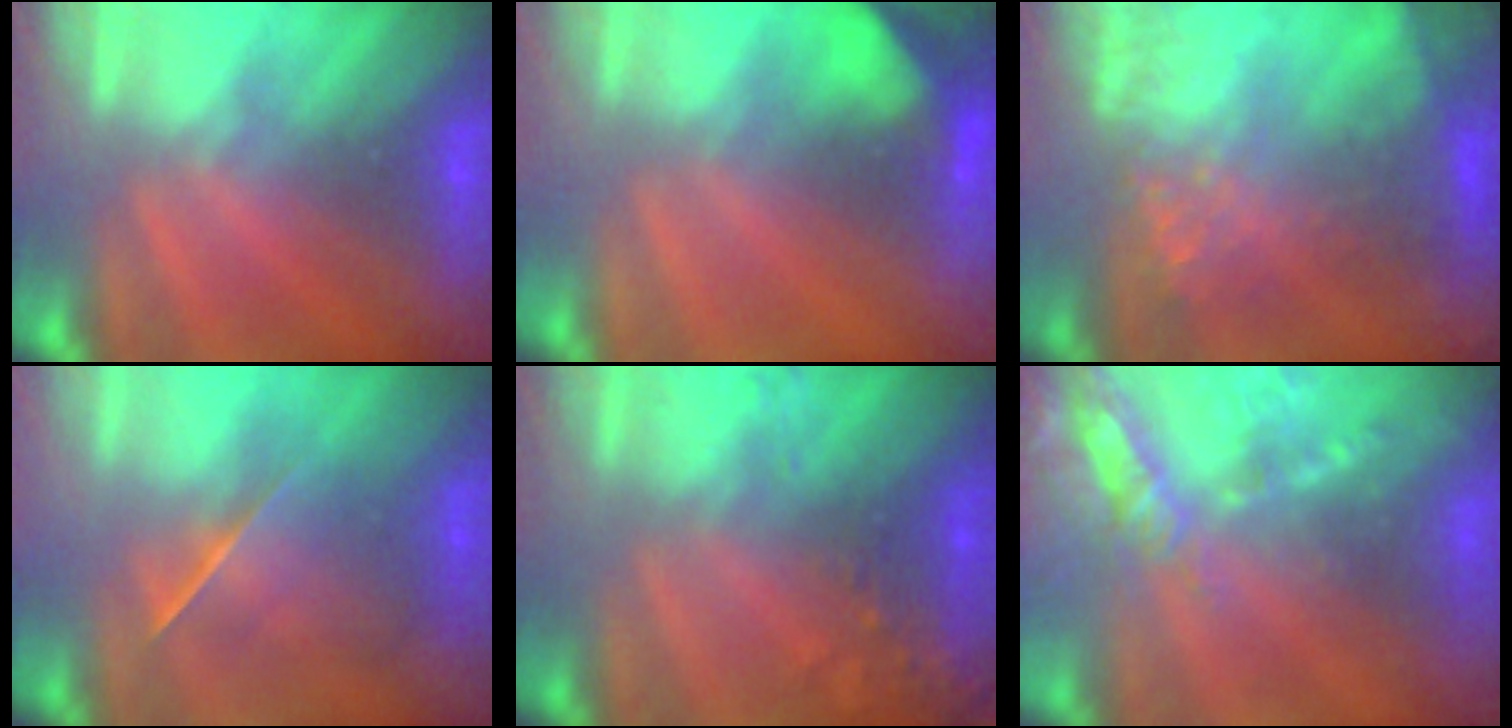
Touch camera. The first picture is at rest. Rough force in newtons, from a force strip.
{"total": 6.0}
{"total": 8.5}
{"total": 2.4}
{"total": 9.1}
{"total": 13.7}